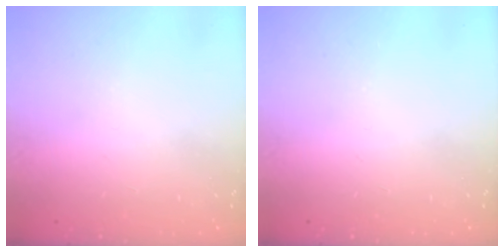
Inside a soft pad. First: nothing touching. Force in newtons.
{"total": 0.0}